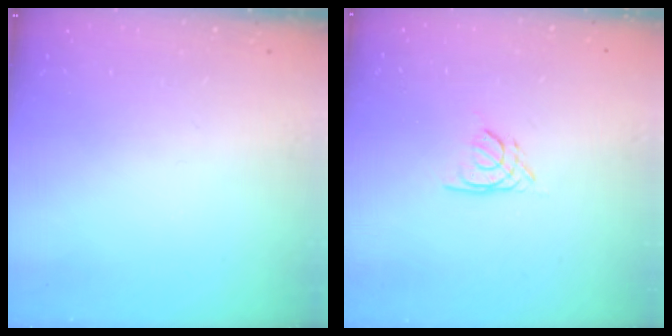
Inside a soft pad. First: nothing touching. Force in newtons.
{"total": 2.2, "press": 2.1, "slide": 0.5}